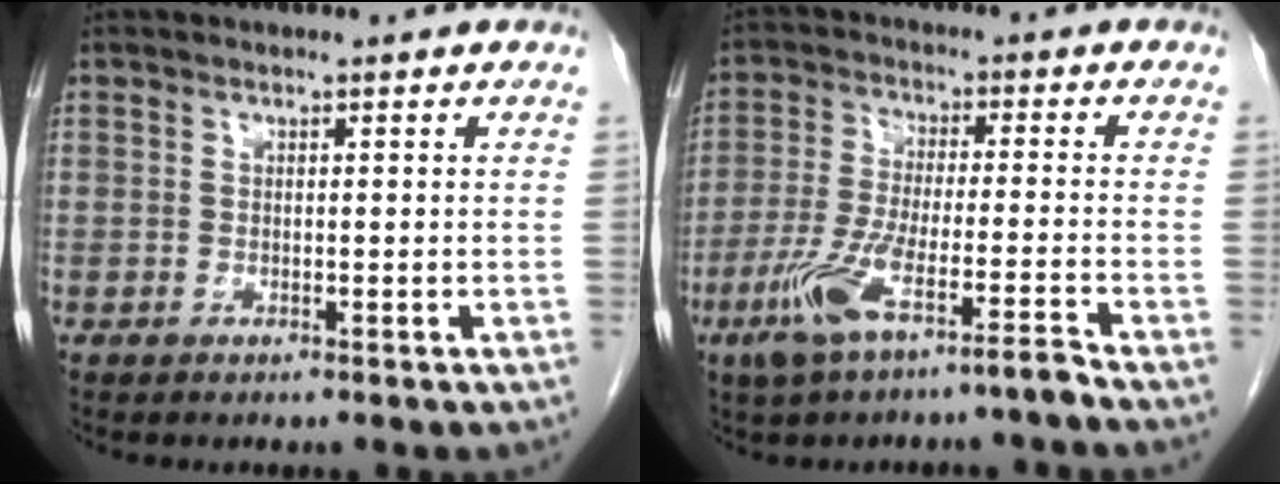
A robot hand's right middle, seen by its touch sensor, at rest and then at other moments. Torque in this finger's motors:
{"motor_torque": [0.26, -0.66, 0.16, 0.06]}